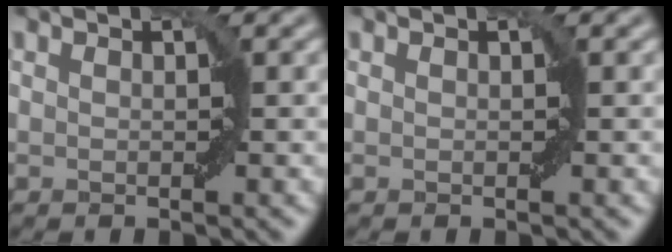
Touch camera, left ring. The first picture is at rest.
{"total": 0.0}